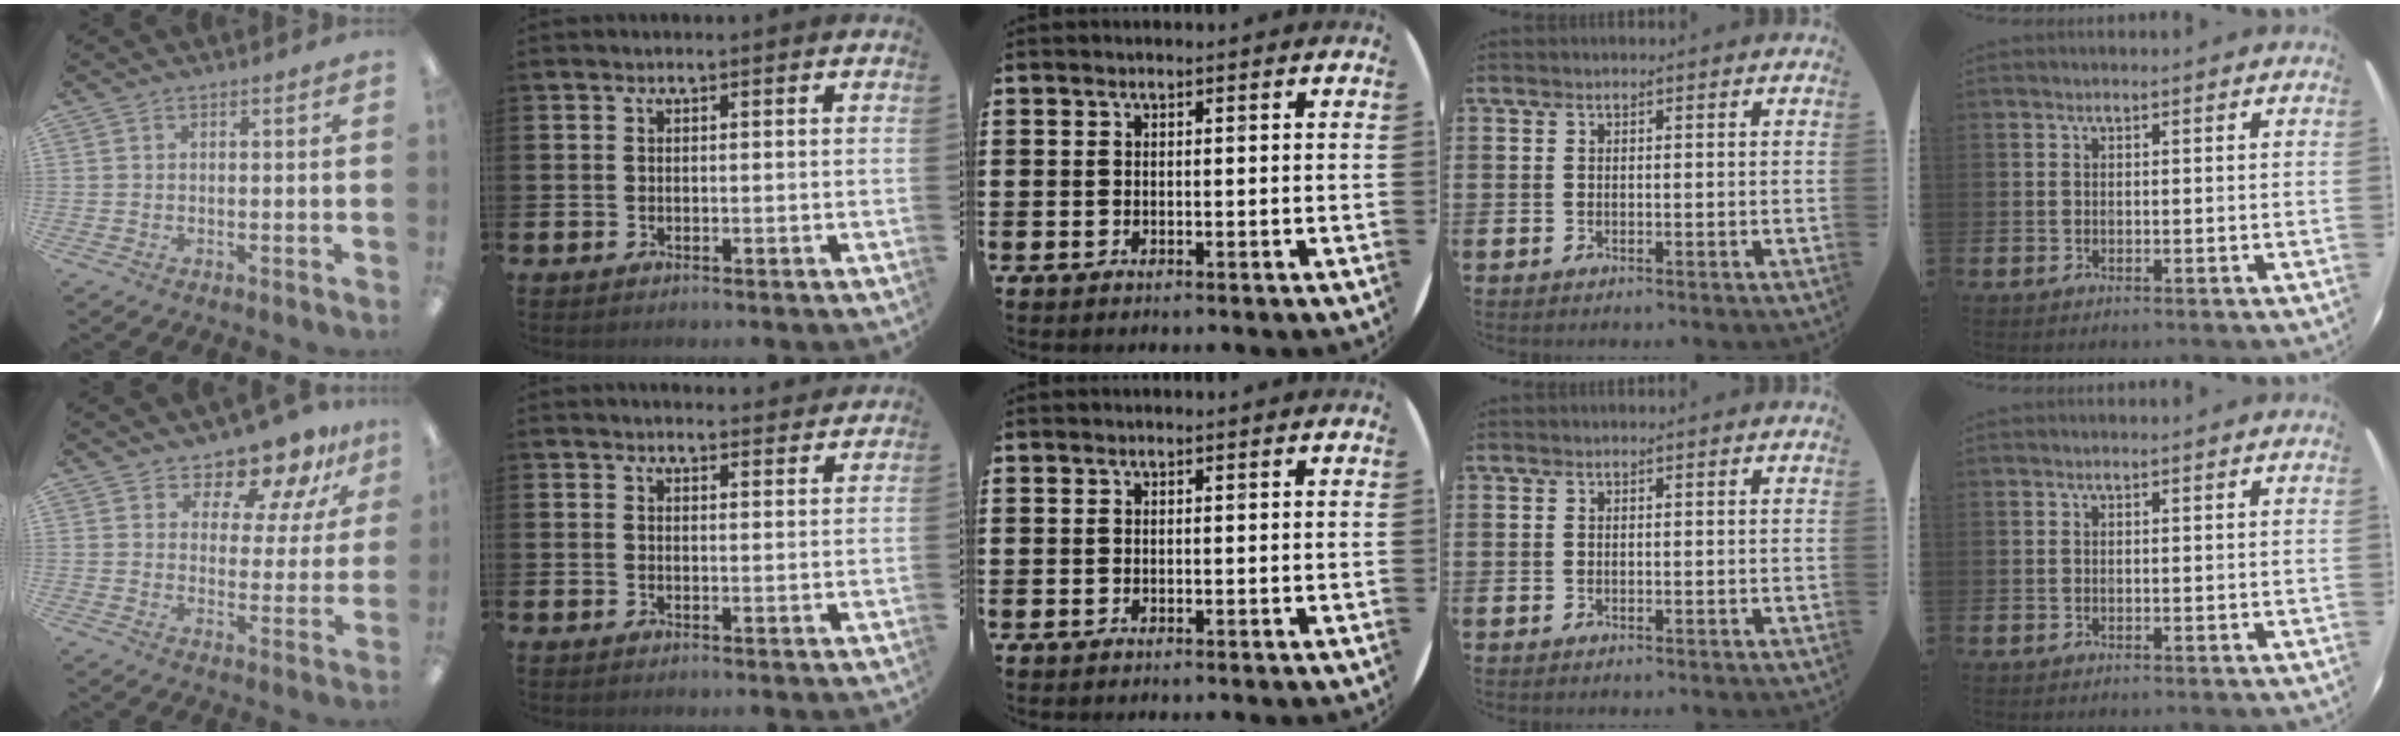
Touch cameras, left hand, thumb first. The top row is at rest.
{"thumb": {"total": 11.5, "force": [10.0, 4.4, 3.7], "torque": [-0.062, -0.076, 0.182]}, "index": {"total": 2.6, "force": [2.6, 0.4, 0.0], "torque": [0.003, -0.016, 0.045]}}